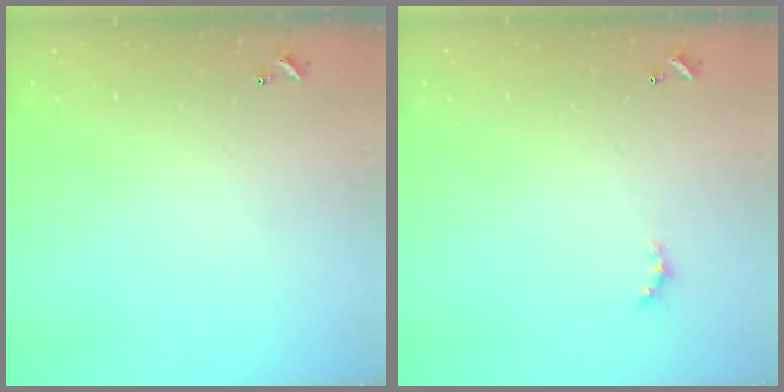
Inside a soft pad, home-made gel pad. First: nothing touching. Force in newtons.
{"total": 1.6, "press": 1.6, "slide": 0.4}